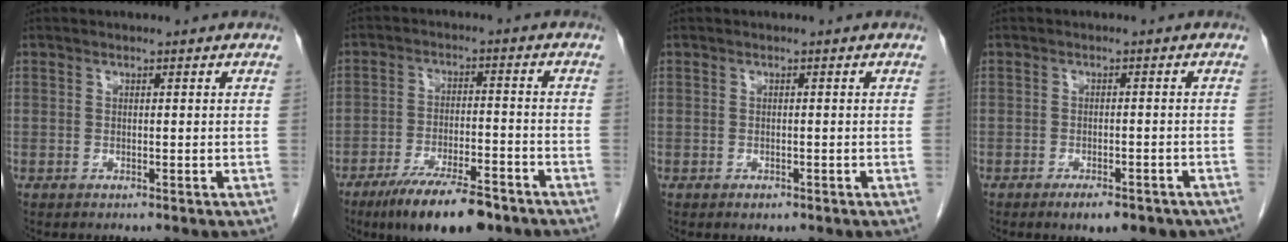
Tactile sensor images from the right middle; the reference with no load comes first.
{"total": 12.2, "force": [-8.7, 3.0, 7.9], "torque": [-0.128, -0.017, -0.145]}
{"total": 0.8, "force": [-0.5, 0.5, 0.4], "torque": [-0.007, 0.000, -0.005]}
{"total": 6.7, "force": [-5.0, 2.4, 3.8], "torque": [-0.037, 0.000, -0.061]}